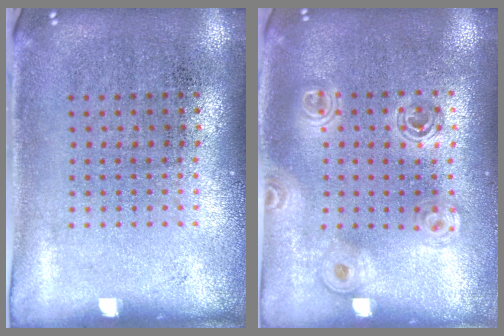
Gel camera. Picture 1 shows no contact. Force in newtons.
{"total": 1.7, "press": 1.5, "slide": 0.7}